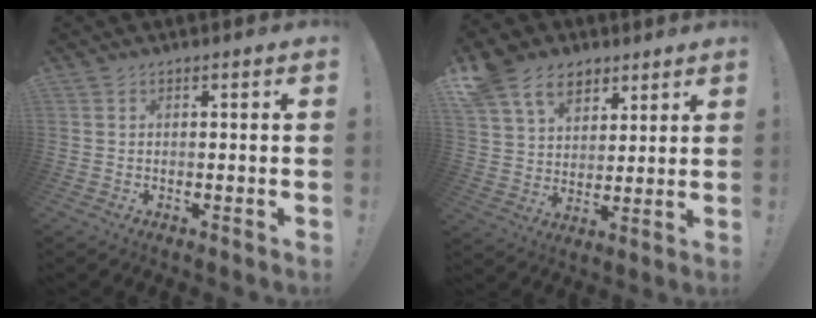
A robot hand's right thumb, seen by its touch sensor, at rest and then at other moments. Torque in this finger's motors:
{"motor_torque": [0.07, 0.17, 0.62, 0.43, 0.07]}